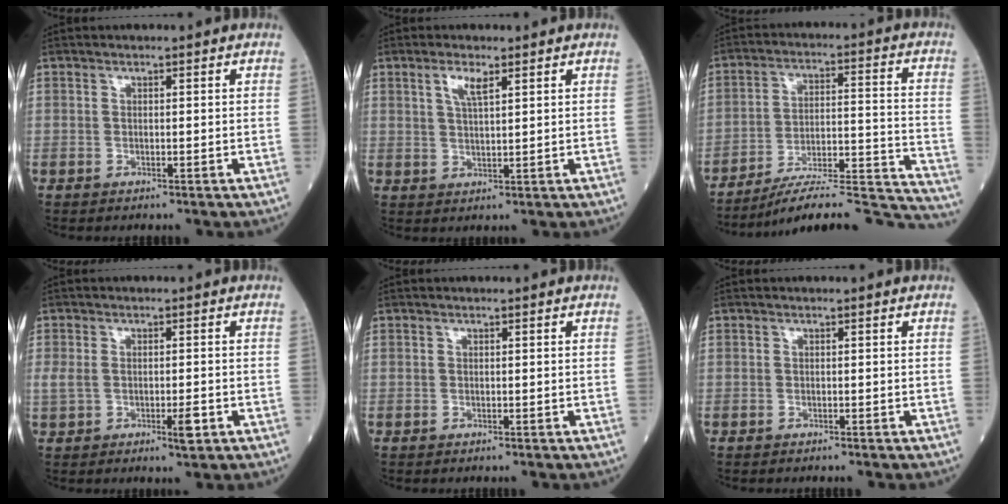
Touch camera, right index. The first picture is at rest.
{"total": 3.3, "force": [1.8, 0.6, 2.7], "torque": [-0.058, 0.002, 0.035]}
{"total": 20.8, "force": [-19.9, 0.5, 6.1], "torque": [-0.047, 0.025, -0.288]}
{"total": 4.4, "force": [-0.9, 1.4, 4.1], "torque": [-0.090, 0.003, -0.012]}
{"total": 0.0}
{"total": 0.0}